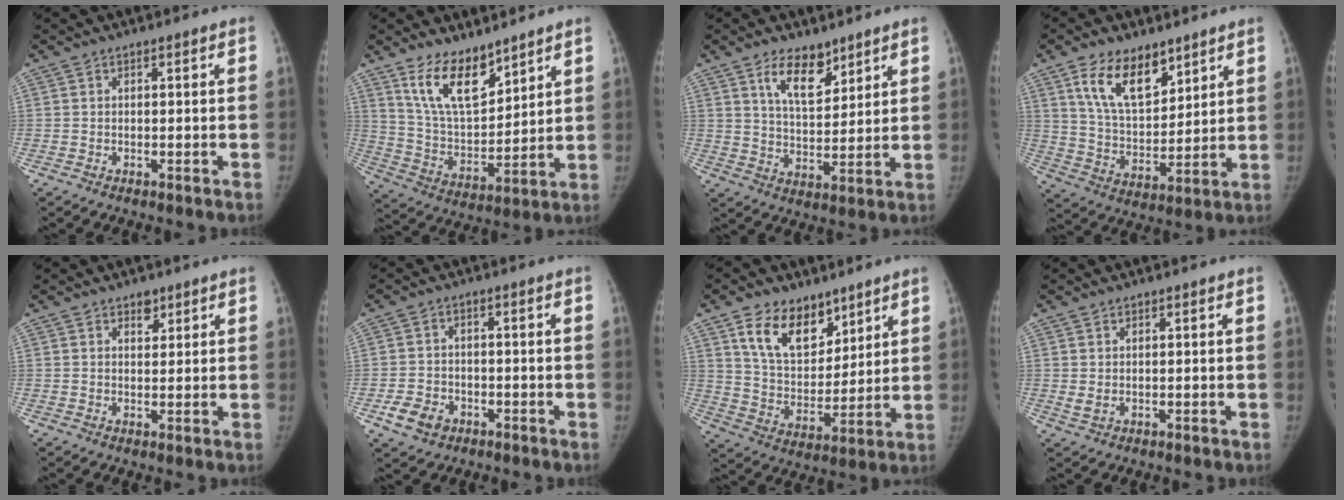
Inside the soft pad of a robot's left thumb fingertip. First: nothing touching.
{"total": 12.8, "force": [9.1, 5.6, 7.1], "torque": [-0.096, -0.066, 0.184]}
{"total": 8.8, "force": [5.7, 4.3, 5.1], "torque": [-0.059, -0.045, 0.103]}
{"total": 13.4, "force": [8.1, 7.0, 8.1], "torque": [-0.110, -0.050, 0.155]}
{"total": 2.4, "force": [1.6, 1.4, 1.0], "torque": [0.001, -0.010, 0.024]}
{"total": 5.6, "force": [-2.7, 4.2, 2.5], "torque": [-0.038, 0.014, -0.042]}
{"total": 13.9, "force": [8.6, 8.5, 7.0], "torque": [-0.080, -0.055, 0.160]}
{"total": 1.5, "force": [0.4, 0.9, 1.2], "torque": [-0.023, -0.003, 0.013]}